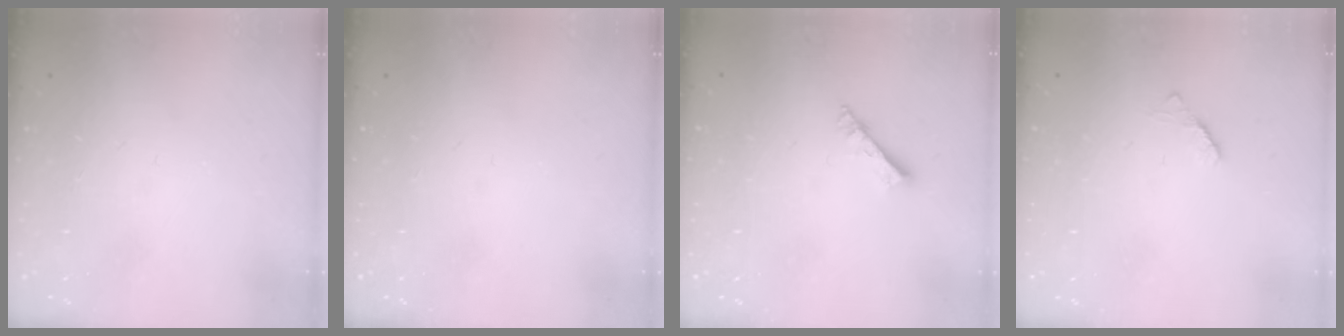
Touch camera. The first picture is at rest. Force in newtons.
{"total": 0.0}
{"total": 3.4, "press": 3.4, "slide": 0.3}
{"total": 2.2, "press": 2.2, "slide": 0.3}